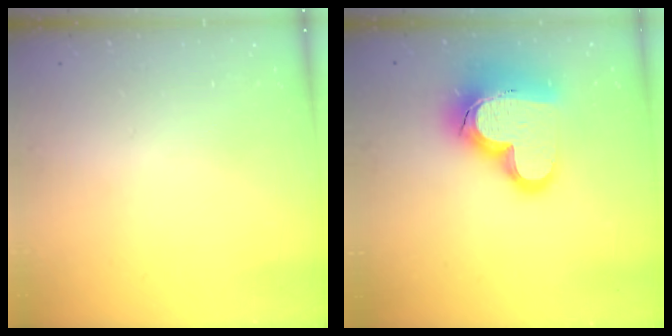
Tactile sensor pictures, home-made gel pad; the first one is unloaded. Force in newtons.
{"total": 20.9, "press": 20.8, "slide": 1.9}